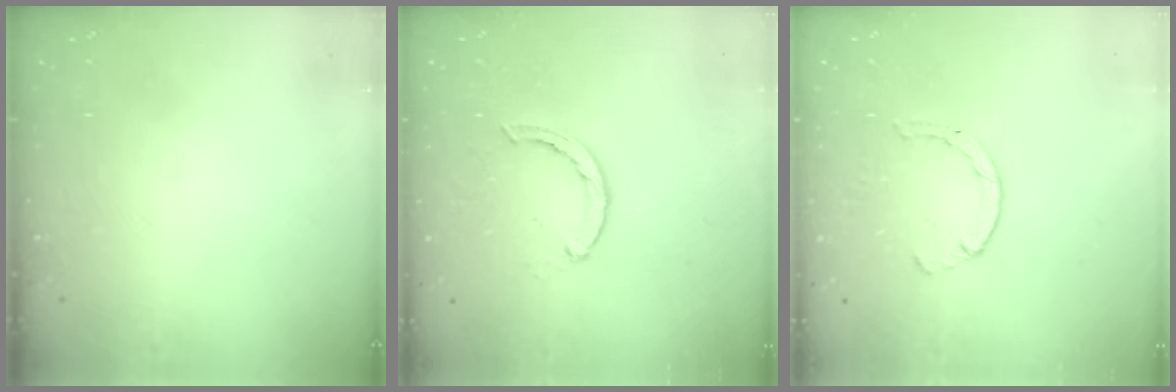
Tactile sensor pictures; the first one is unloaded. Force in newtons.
{"total": 2.1, "press": 2.0, "slide": 0.4}
{"total": 2.1, "press": 2.1, "slide": 0.5}